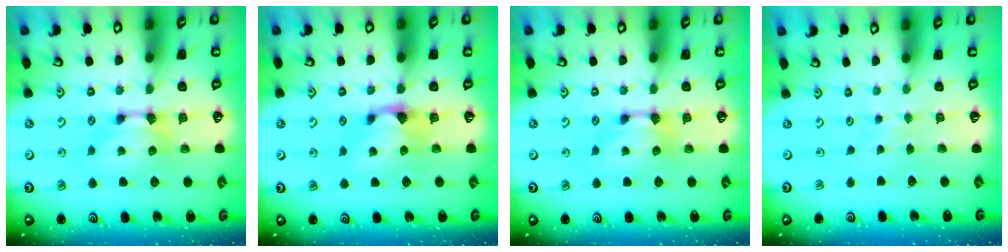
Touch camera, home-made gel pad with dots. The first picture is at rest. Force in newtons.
{"total": 1.0, "press": 0.3, "slide": 0.9}
{"total": 0.0}
{"total": 3.5, "press": 3.5, "slide": 0.3}